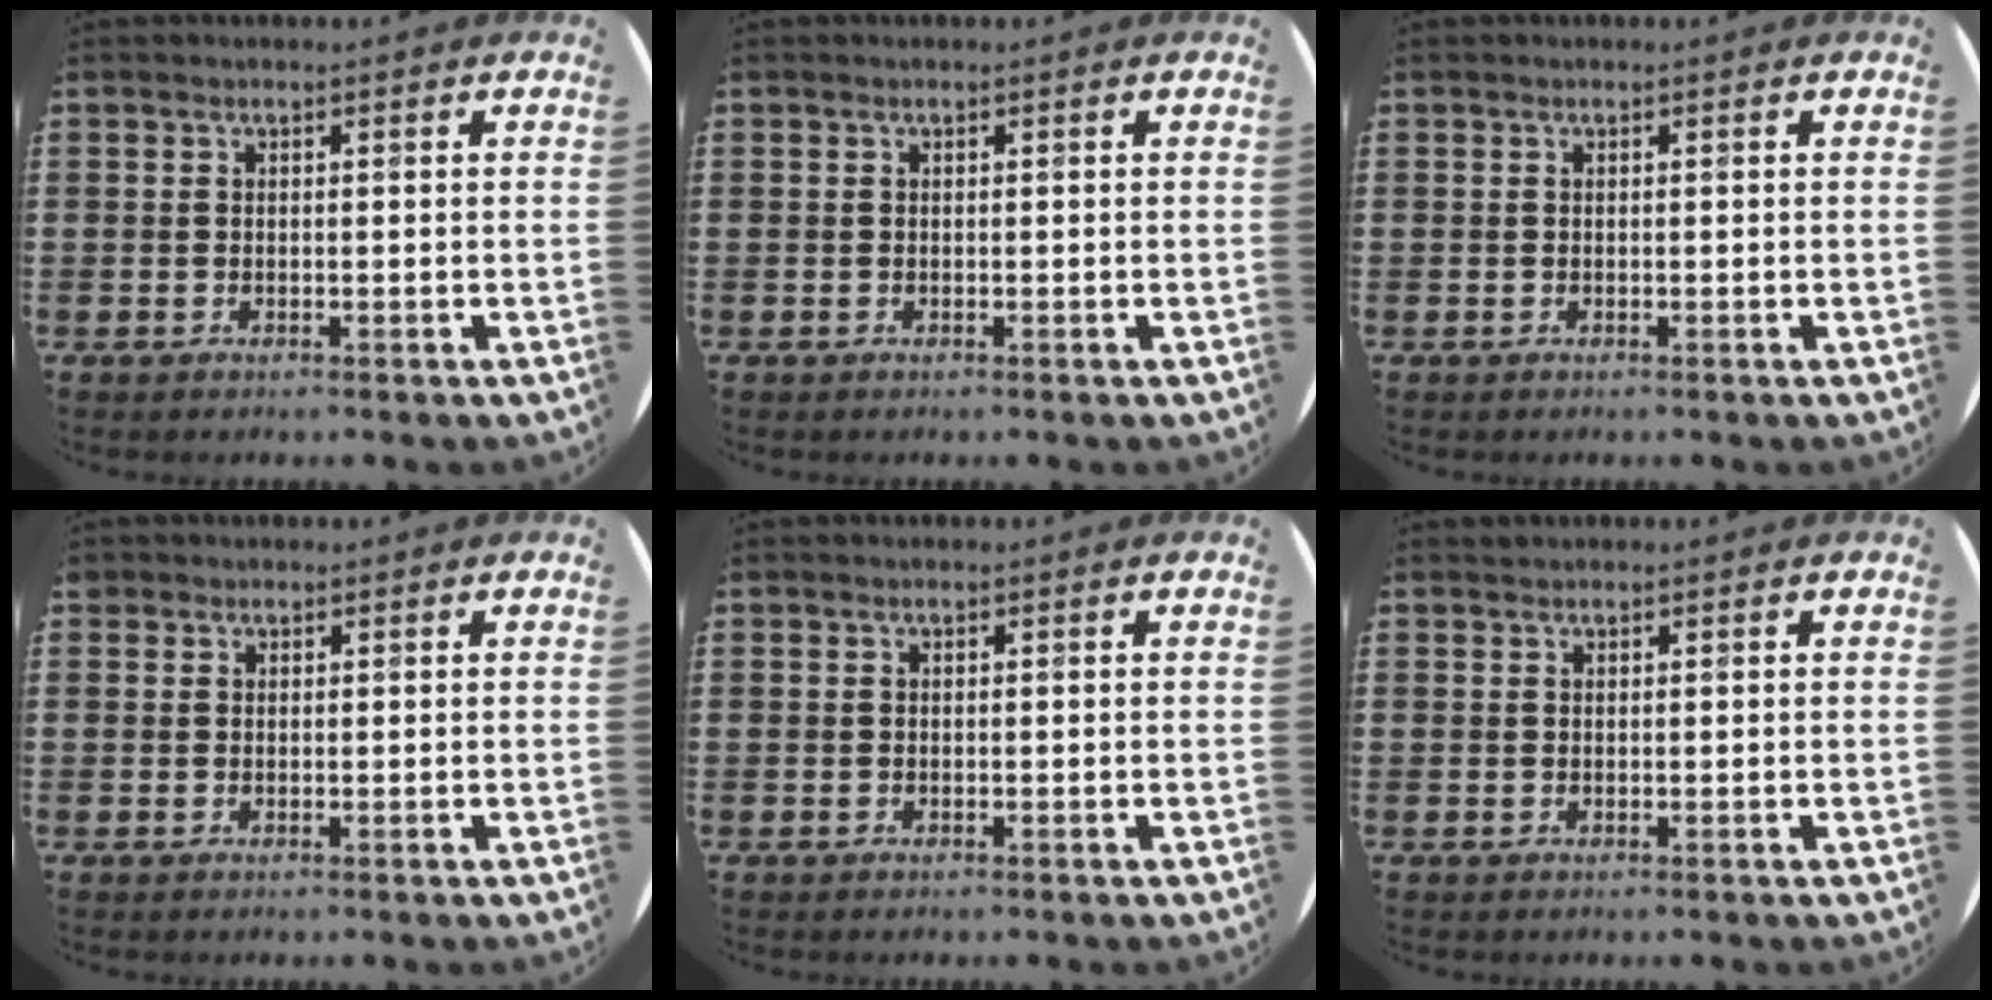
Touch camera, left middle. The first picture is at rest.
{"total": 0.0}
{"total": 0.0}
{"total": 0.5, "force": [0.4, 0.3, -0.1], "torque": [0.004, 0.004, 0.008]}
{"total": 0.0}
{"total": 0.0}